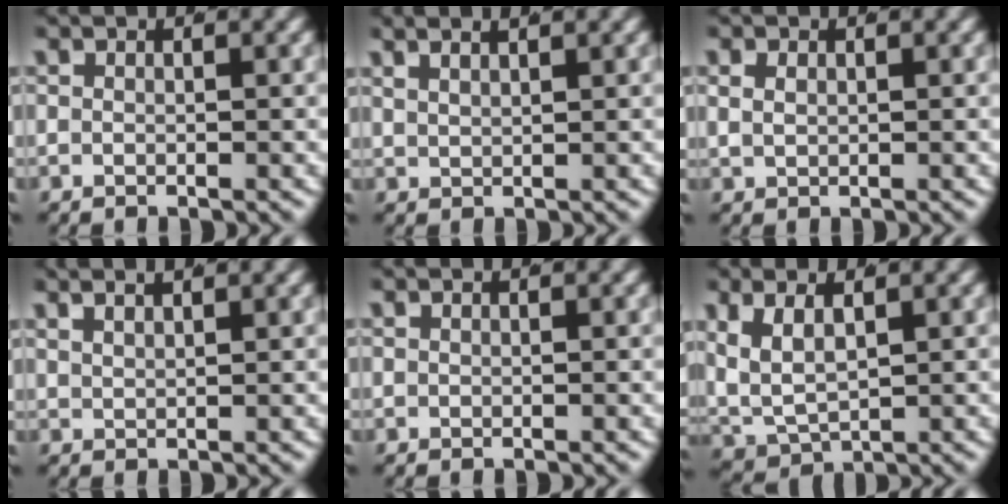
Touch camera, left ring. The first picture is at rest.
{"total": 3.1, "force": [2.8, 0.5, 1.4], "torque": [-0.017, 0.012, 0.048]}
{"total": 1.1, "force": [0.6, 0.7, 0.6], "torque": [-0.019, -0.005, 0.022]}
{"total": 2.8, "force": [2.6, 0.3, 1.1], "torque": [-0.014, 0.010, 0.045]}
{"total": 0.0}
{"total": 6.4, "force": [1.0, 5.1, 3.6], "torque": [-0.111, -0.017, 0.028]}